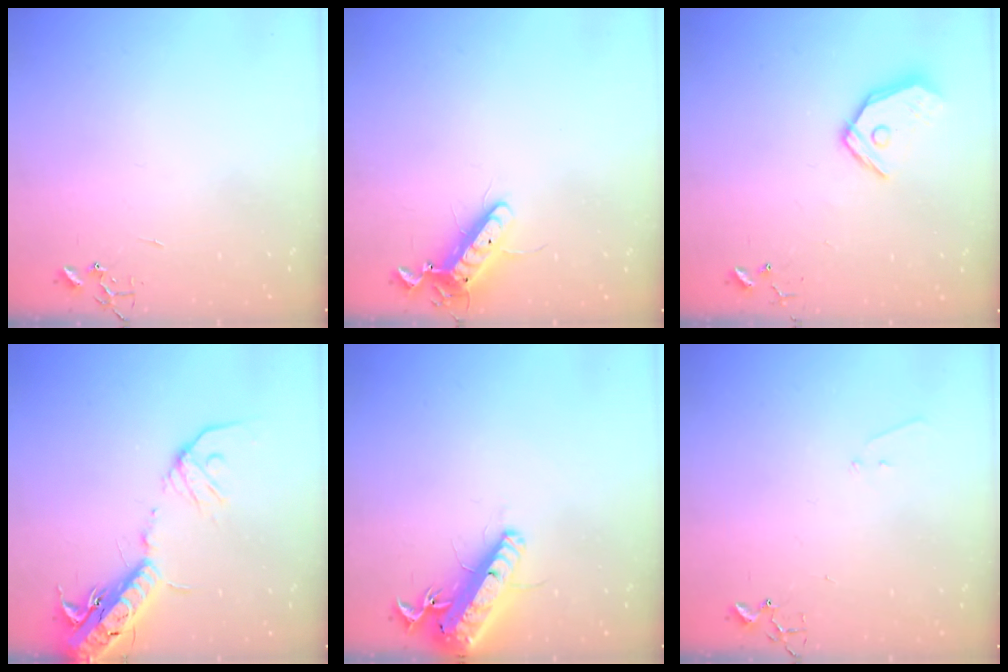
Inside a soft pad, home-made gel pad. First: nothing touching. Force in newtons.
{"total": 11.6, "press": 11.4, "slide": 2.2}
{"total": 12.4, "press": 12.2, "slide": 1.9}
{"total": 17.9, "press": 17.4, "slide": 4.3}
{"total": 17.1, "press": 16.8, "slide": 3.4}
{"total": 5.7, "press": 5.7, "slide": 0.7}